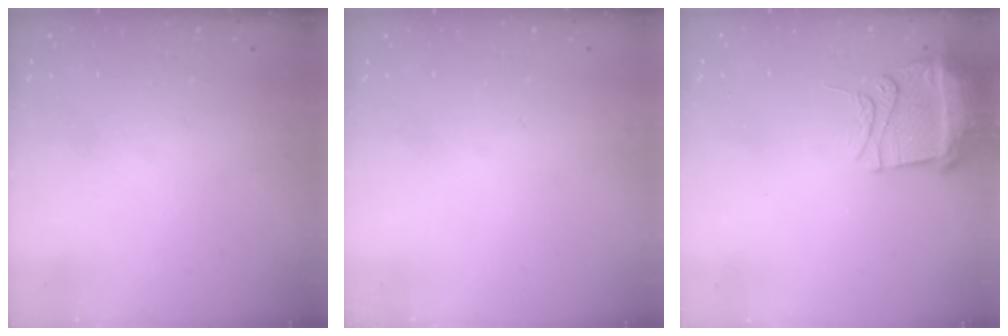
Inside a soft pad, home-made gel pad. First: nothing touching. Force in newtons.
{"total": 0.0}
{"total": 10.8, "press": 10.7, "slide": 1.1}